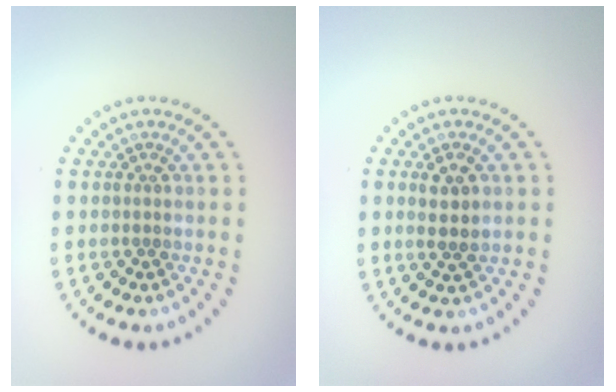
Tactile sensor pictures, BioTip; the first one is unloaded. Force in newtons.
{"total": 2.3, "press": 2.2, "slide": 0.6}